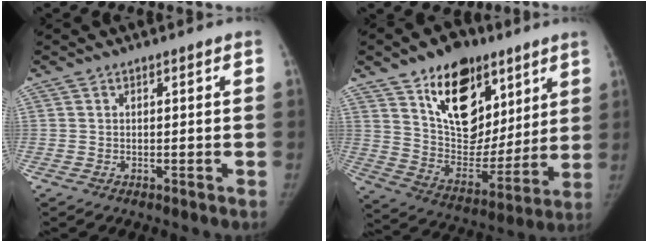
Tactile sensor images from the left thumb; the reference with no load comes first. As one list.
[{"total": 21.9, "force": [11.7, 13.8, 12.3], "torque": [-0.135, -0.052, 0.199]}]